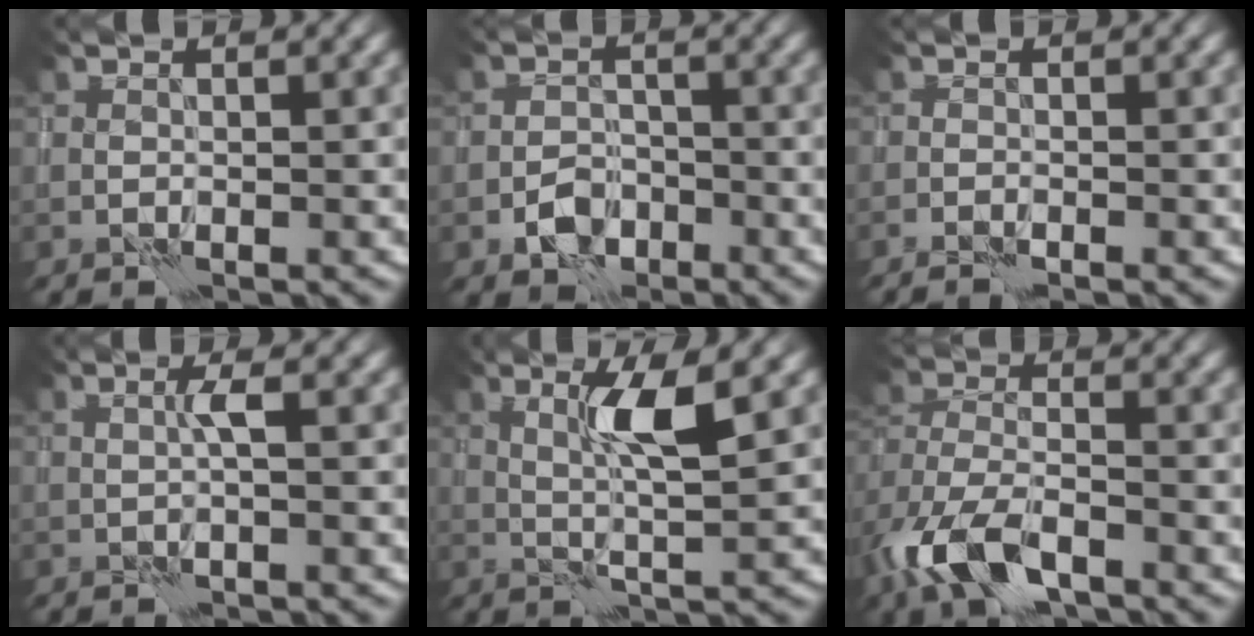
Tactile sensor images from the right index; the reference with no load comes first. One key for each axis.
{"total": 2.5, "fx": -1.4, "fy": 1.8, "fz": 1.0, "tx": -0.011, "ty": 0.004, "tz": -0.029}
{"total": 0.9, "fx": -0.9, "fy": 0.0, "fz": 0.3, "tx": -0.010, "ty": 0.004, "tz": -0.020}
{"total": 1.0, "fx": 0.2, "fy": -0.1, "fz": 0.9, "tx": -0.015, "ty": 0.004, "tz": 0.004}
{"total": 3.8, "fx": 1.4, "fy": 0.2, "fz": 3.5, "tx": -0.068, "ty": 0.002, "tz": 0.028}
{"total": 7.6, "fx": -4.5, "fy": 3.8, "fz": 4.8, "tx": -0.108, "ty": -0.008, "tz": -0.095}